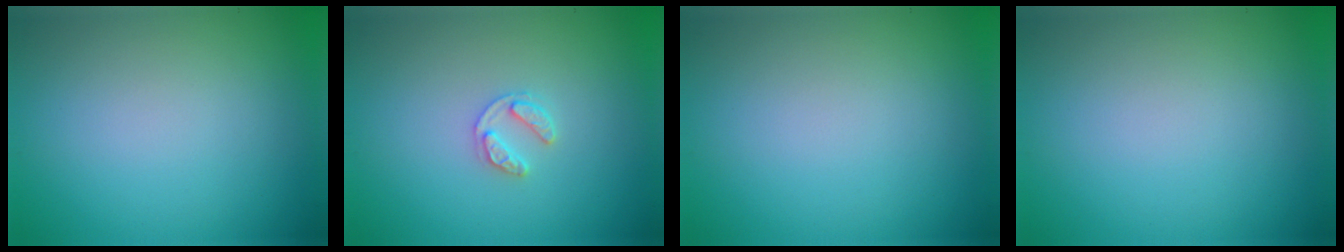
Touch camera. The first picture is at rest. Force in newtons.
{"total": 1.6, "press": 1.6, "slide": 0.3}
{"total": 0.0}
{"total": 0.0}